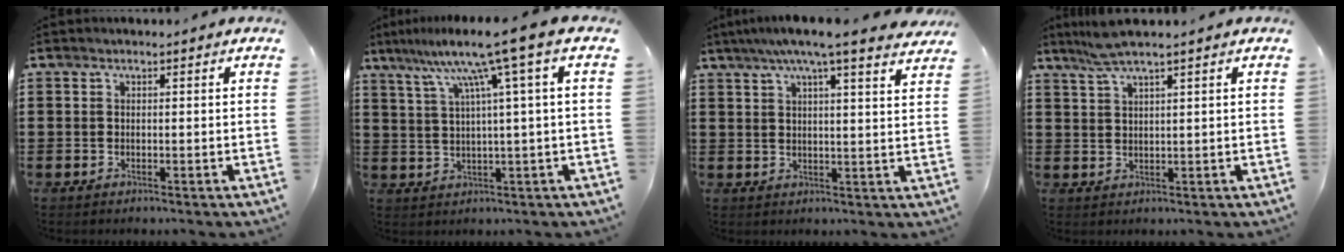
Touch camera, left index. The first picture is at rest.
{"total": 9.2, "force": [4.6, -1.3, 7.9], "torque": [-0.164, -0.014, 0.068]}
{"total": 6.5, "force": [5.2, -0.2, 3.9], "torque": [-0.092, -0.013, 0.088]}
{"total": 3.8, "force": [2.8, -0.1, 2.6], "torque": [-0.057, 0.001, 0.050]}